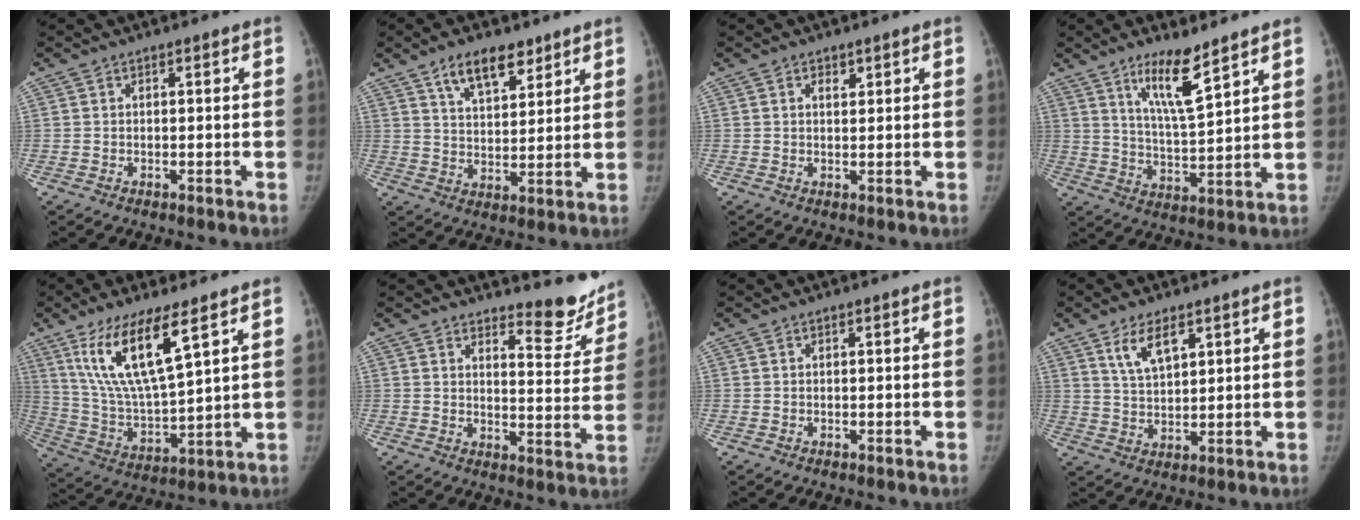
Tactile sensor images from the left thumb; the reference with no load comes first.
{"total": 9.1, "force": [6.0, 4.2, 5.4], "torque": [-0.065, -0.036, 0.107]}
{"total": 1.7, "force": [1.0, 1.0, 1.0], "torque": [-0.008, -0.004, 0.015]}
{"total": 9.8, "force": [6.6, 1.6, 7.1], "torque": [-0.121, -0.054, 0.124]}
{"total": 15.5, "force": [8.3, 3.8, 12.6], "torque": [-0.243, -0.044, 0.173]}
{"total": 9.9, "force": [9.1, 2.9, 2.6], "torque": [-0.001, -0.089, 0.108]}
{"total": 0.0}
{"total": 6.7, "force": [3.8, 2.9, 4.6], "torque": [-0.075, -0.023, 0.076]}